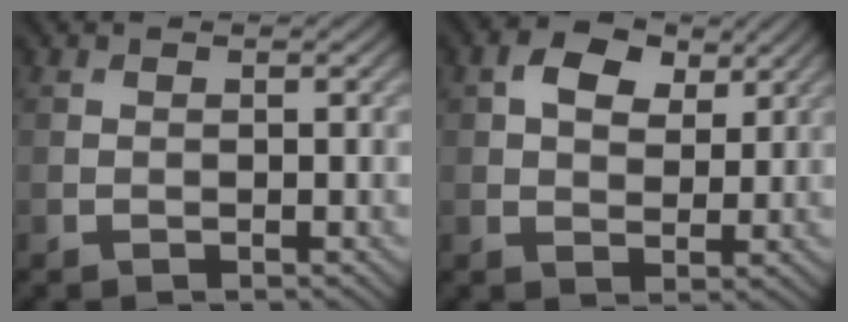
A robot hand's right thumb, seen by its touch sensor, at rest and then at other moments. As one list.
[{"total": 5.5, "force": [2.3, 3.6, 3.5], "torque": [-0.063, 0.002, 0.035]}]